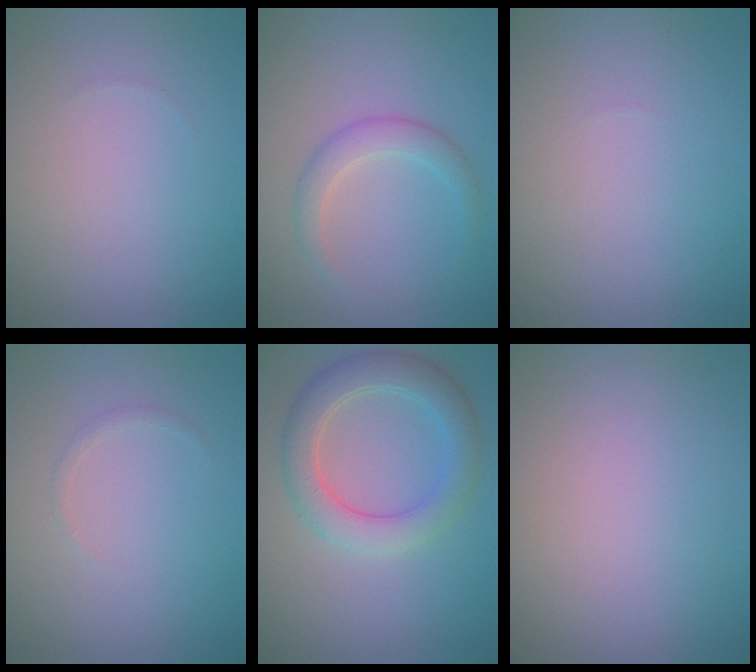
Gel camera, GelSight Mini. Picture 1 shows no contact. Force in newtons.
{"total": 2.3, "press": 2.3, "slide": 0.0}
{"total": 0.0}
{"total": 0.5, "press": 0.5, "slide": 0.1}
{"total": 4.6, "press": 4.6, "slide": 0.1}
{"total": 0.0}